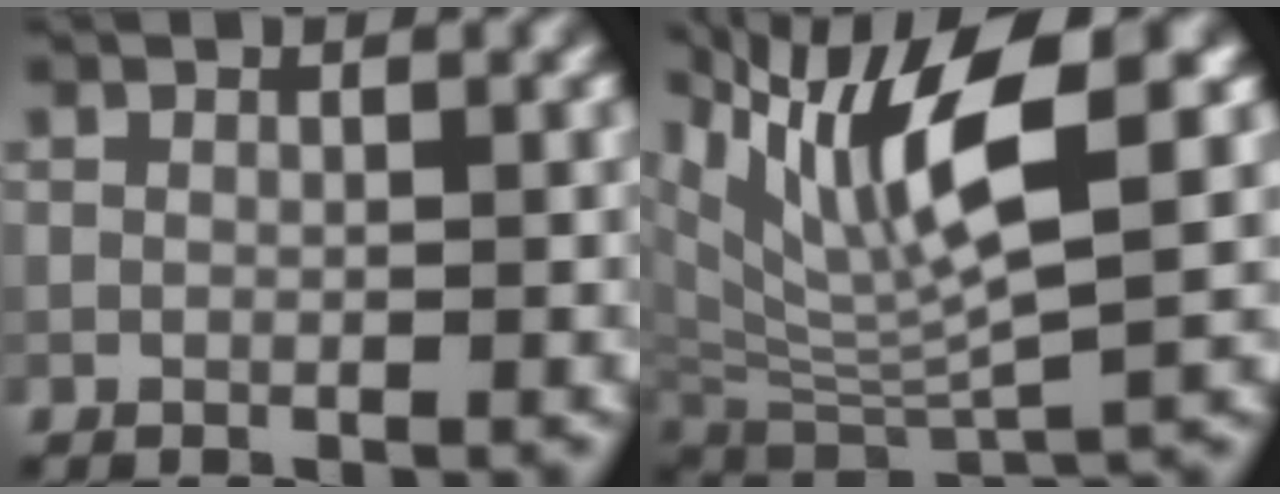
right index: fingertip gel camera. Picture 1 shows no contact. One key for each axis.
{"total": 10.8, "fx": 4.8, "fy": 3.2, "fz": 9.1, "tx": -0.181, "ty": 0.004, "tz": 0.095}